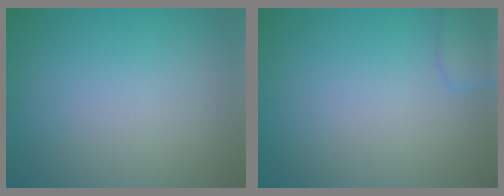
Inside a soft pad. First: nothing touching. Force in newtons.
{"total": 2.2, "press": 2.2, "slide": 0.1}